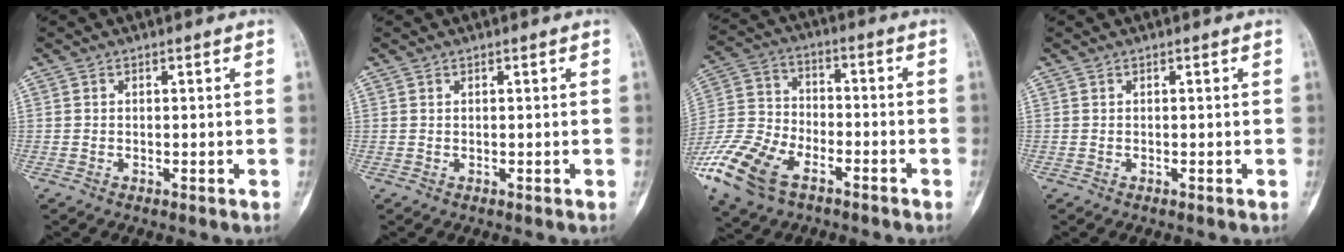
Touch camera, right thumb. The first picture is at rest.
{"total": 0.0}
{"total": 18.2, "force": [-9.9, 10.0, 11.6], "torque": [-0.260, 0.023, -0.192]}
{"total": 0.0}